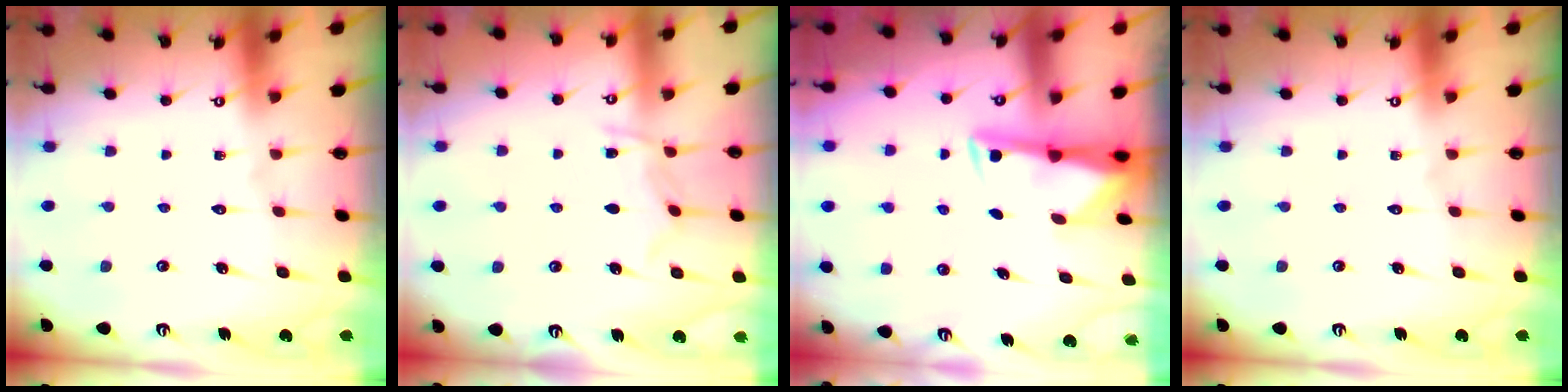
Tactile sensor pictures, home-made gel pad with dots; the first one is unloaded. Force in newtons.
{"total": 6.3, "press": 6.2, "slide": 0.8}
{"total": 2.9, "press": 2.9, "slide": 0.6}
{"total": 0.0}